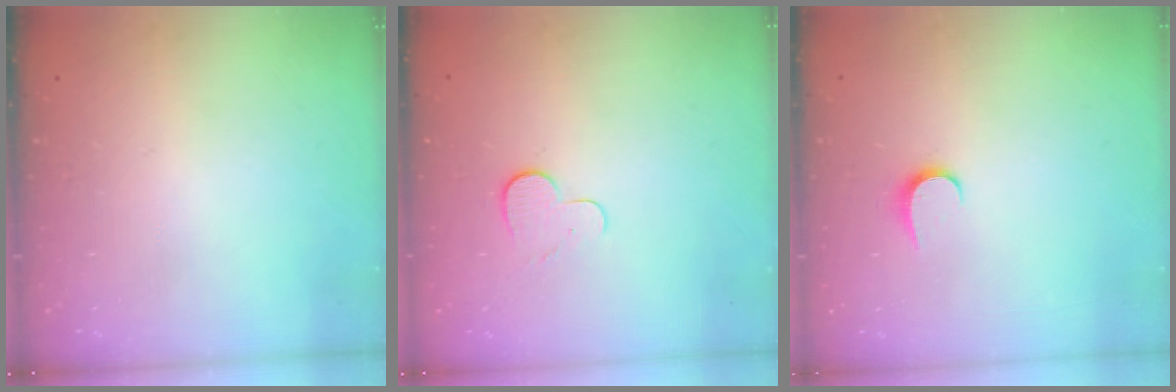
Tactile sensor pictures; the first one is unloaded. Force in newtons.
{"total": 6.3, "press": 6.3, "slide": 0.5}
{"total": 5.7, "press": 5.7, "slide": 0.6}